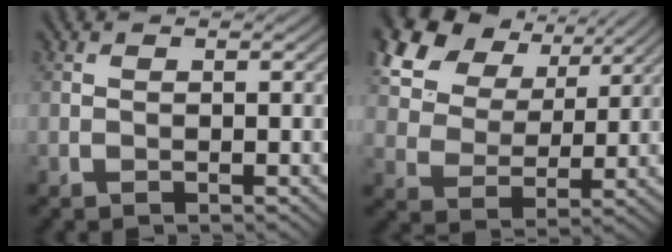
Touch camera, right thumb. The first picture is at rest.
{"total": 15.3, "force": [8.3, 9.9, 8.2], "torque": [-0.233, 0.030, 0.176]}